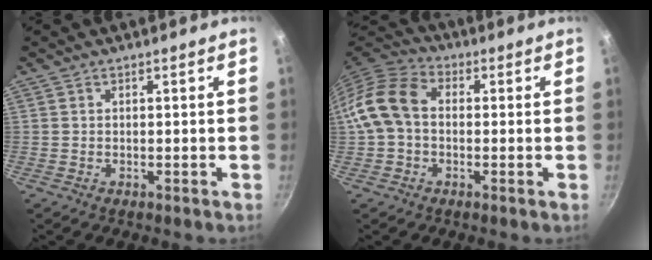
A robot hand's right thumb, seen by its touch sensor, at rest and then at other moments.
{"total": 10.9, "force": [0.0, 7.9, 7.4], "torque": [-0.127, 0.032, -0.021]}